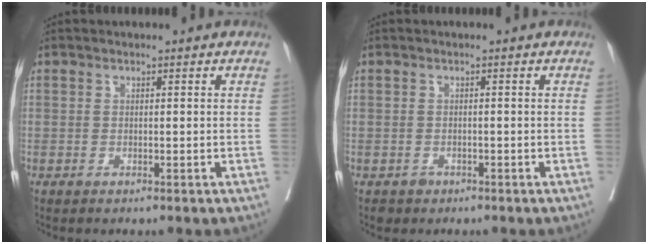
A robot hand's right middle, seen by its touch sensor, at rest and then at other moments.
{"total": 1.5, "force": [-0.9, 1.1, 0.0], "torque": [0.000, 0.004, -0.014]}